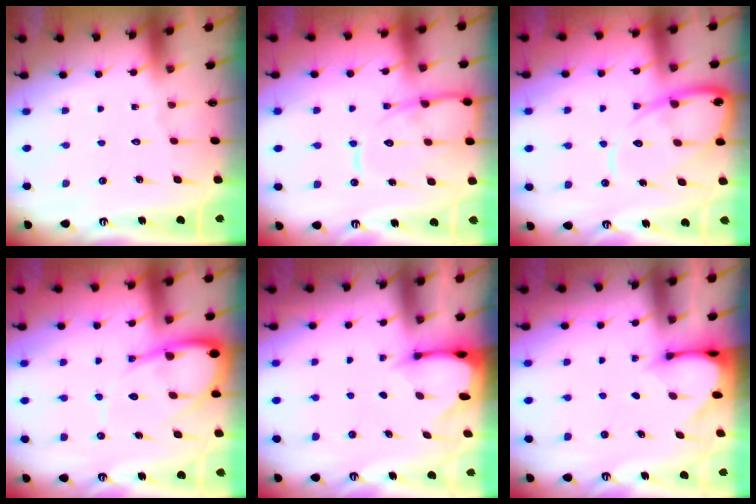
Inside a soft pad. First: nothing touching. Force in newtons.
{"total": 12.7, "press": 12.6, "slide": 1.3}
{"total": 12.7, "press": 12.6, "slide": 1.4}
{"total": 11.9, "press": 11.9, "slide": 1.3}
{"total": 2.5, "press": 2.5, "slide": 0.3}
{"total": 3.1, "press": 3.1, "slide": 0.3}